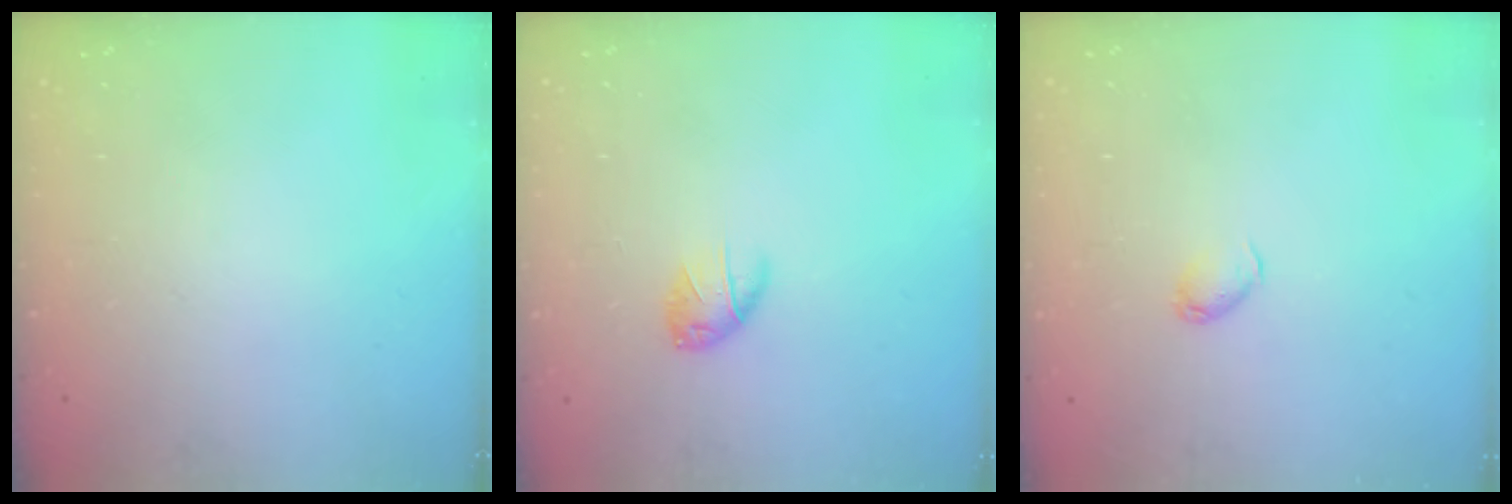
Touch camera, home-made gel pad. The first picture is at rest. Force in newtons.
{"total": 5.7, "press": 5.6, "slide": 0.7}
{"total": 2.9, "press": 2.8, "slide": 0.6}